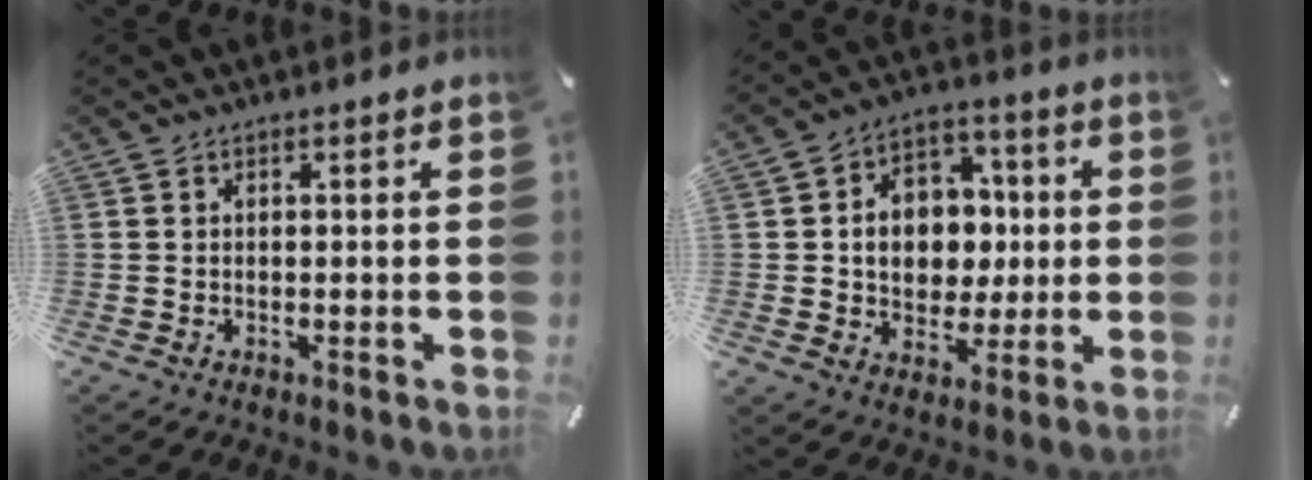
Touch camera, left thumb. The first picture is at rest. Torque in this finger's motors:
{"motor_torque": [1.62, 2.51, 0.32, -0.09, 0.10]}